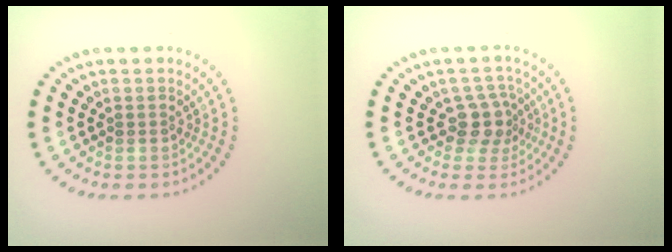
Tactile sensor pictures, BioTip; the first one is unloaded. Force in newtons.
{"total": 2.7, "press": 2.1, "slide": 1.7}